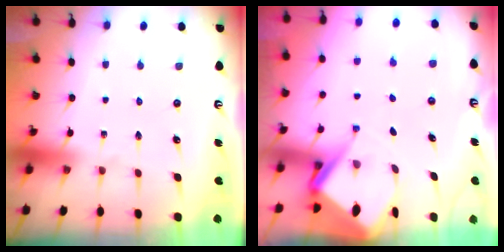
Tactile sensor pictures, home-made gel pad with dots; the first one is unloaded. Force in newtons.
{"total": 6.8, "press": 6.8, "slide": 0.7}